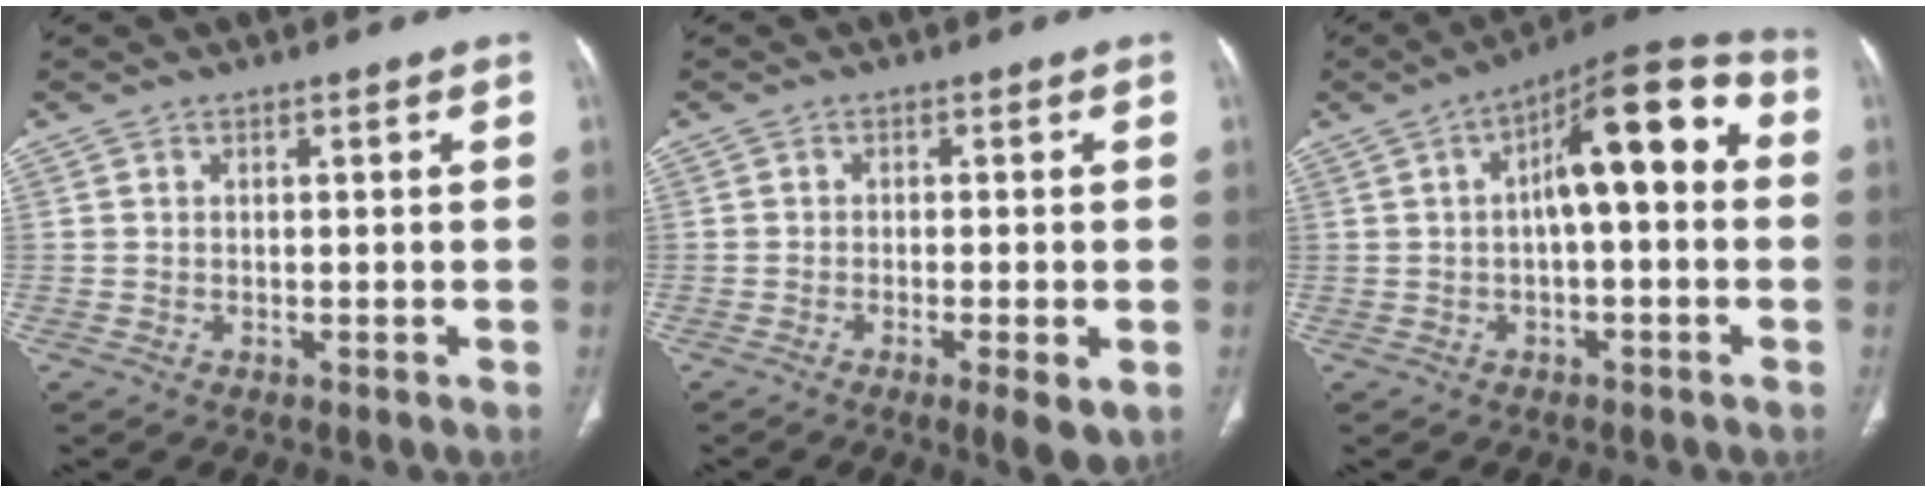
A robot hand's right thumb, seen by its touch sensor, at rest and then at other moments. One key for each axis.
{"total": 5.3, "fx": -2.0, "fy": 1.1, "fz": 4.8, "tx": -0.079, "ty": -0.011, "tz": -0.031}
{"total": 14.4, "fx": 1.6, "fy": 5.4, "fz": 13.2, "tx": -0.176, "ty": 0.044, "tz": 0.016}